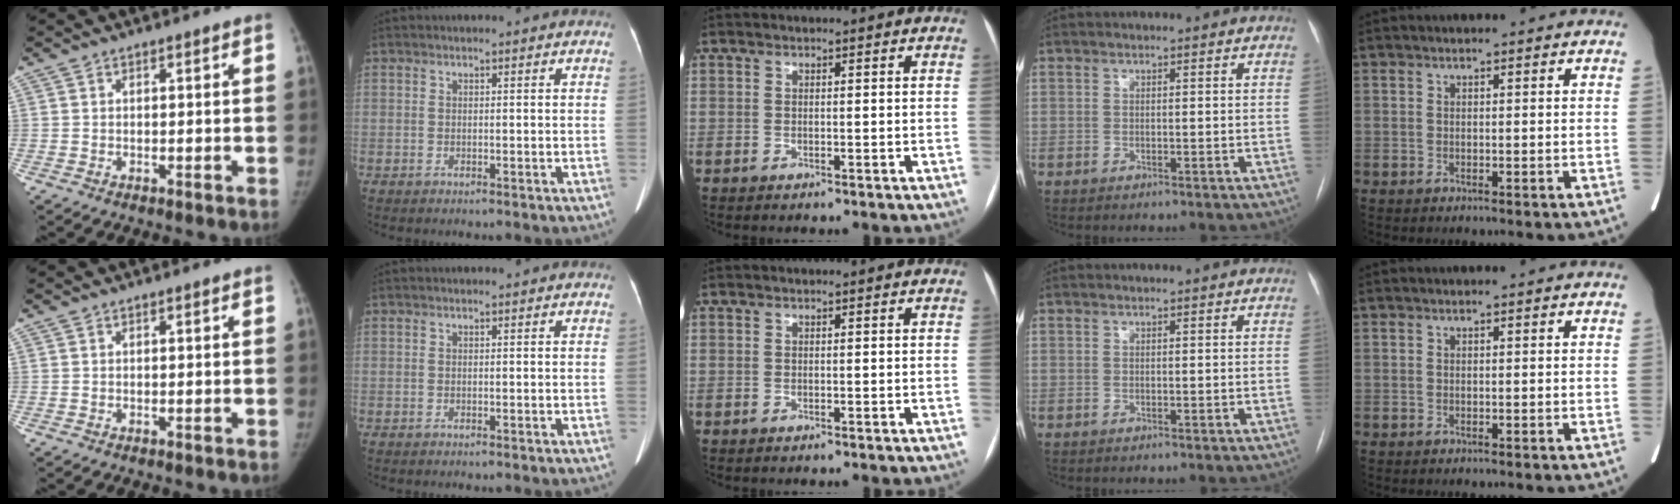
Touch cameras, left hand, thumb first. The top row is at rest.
{}